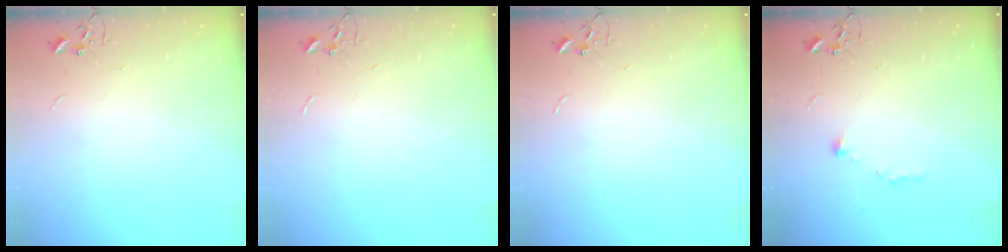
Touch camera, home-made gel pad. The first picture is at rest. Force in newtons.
{"total": 0.0}
{"total": 0.0}
{"total": 7.2, "press": 7.1, "slide": 1.2}